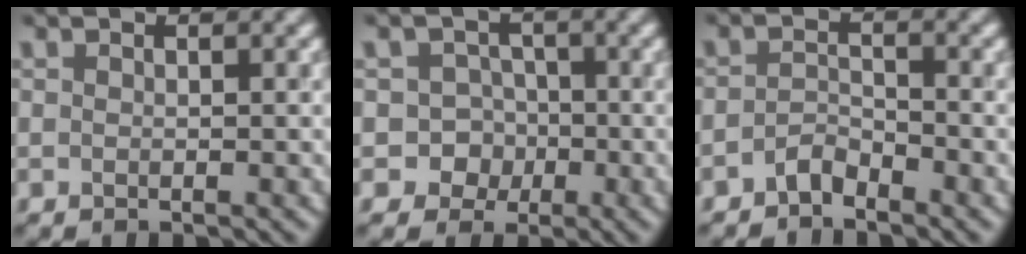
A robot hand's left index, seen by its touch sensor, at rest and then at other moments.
{"total": 4.6, "force": [-1.6, 4.3, 0.3], "torque": [0.034, 0.016, -0.041]}
{"total": 1.6, "force": [-1.5, 0.4, 0.4], "torque": [-0.009, 0.012, -0.033]}